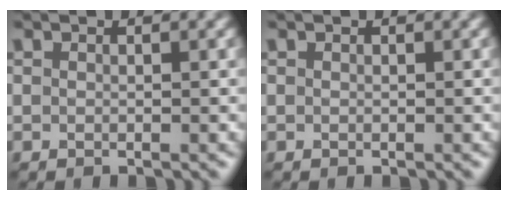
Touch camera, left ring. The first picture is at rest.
{"total": 0.0}